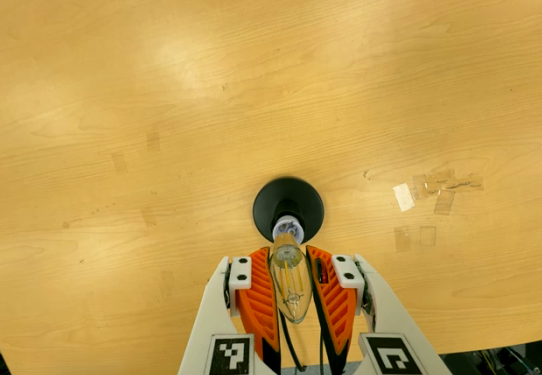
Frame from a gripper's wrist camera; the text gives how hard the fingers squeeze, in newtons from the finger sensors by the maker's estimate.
{"total": 19.2, "left": 20.3, "right": 18.2}